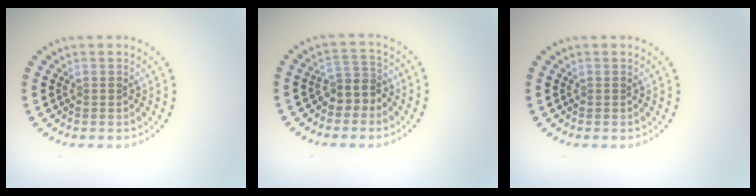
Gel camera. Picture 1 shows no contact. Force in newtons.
{"total": 2.6, "press": 2.1, "slide": 1.6}
{"total": 0.0}